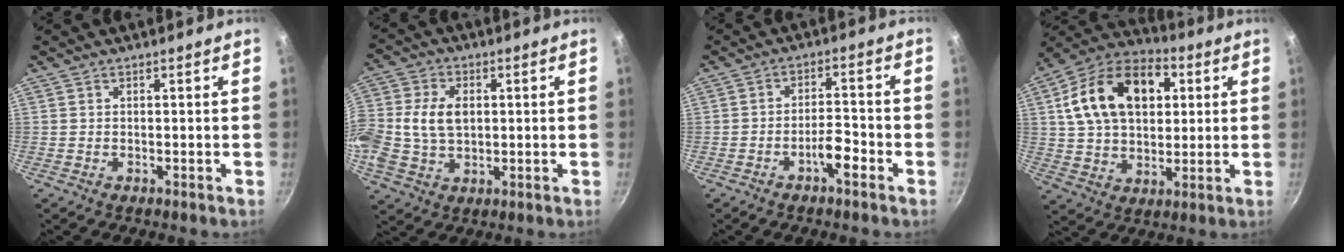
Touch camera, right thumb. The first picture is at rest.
{"total": 13.1, "force": [0.9, 9.6, 9.0], "torque": [-0.192, 0.027, 0.012]}
{"total": 5.0, "force": [-2.8, 1.6, 3.8], "torque": [-0.056, 0.030, -0.047]}
{"total": 20.4, "force": [5.4, 13.5, 14.3], "torque": [-0.219, 0.014, 0.080]}